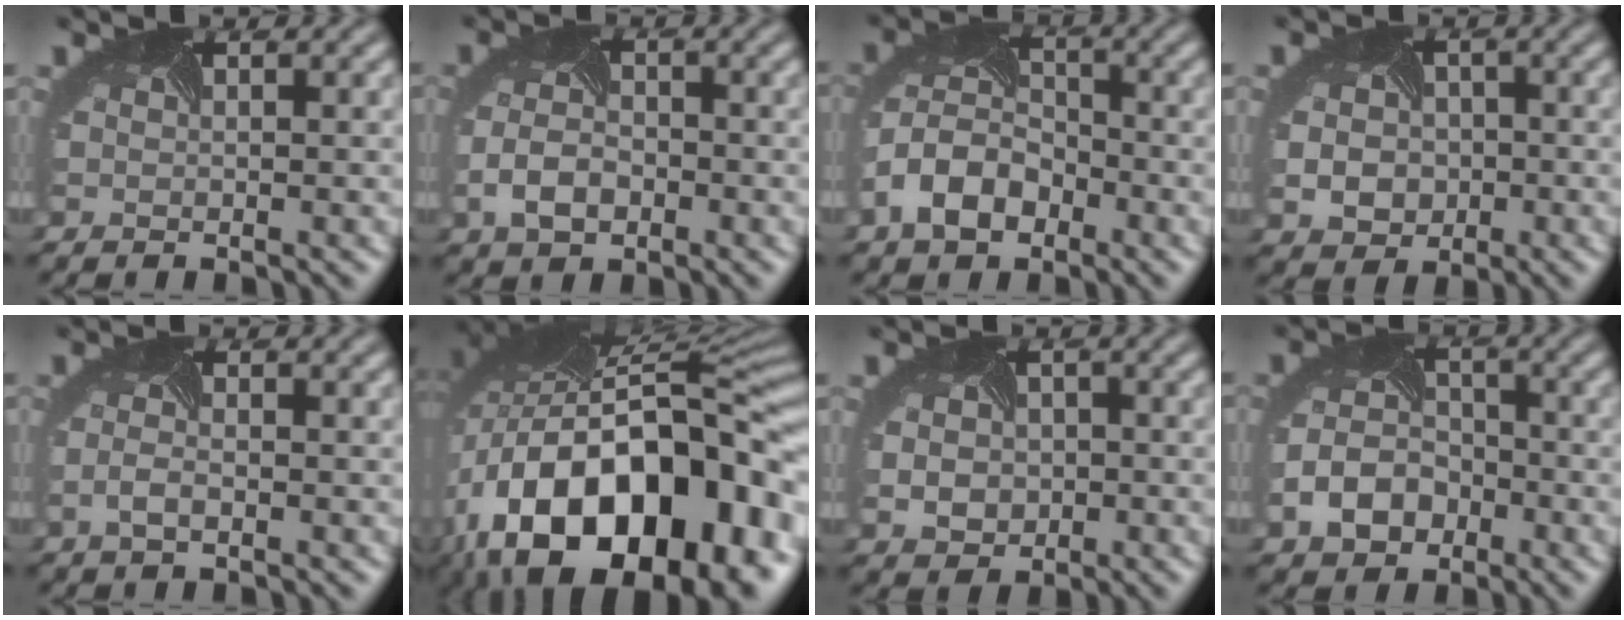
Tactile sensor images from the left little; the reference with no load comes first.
{"total": 2.9, "force": [-1.3, 2.0, 1.6], "torque": [-0.044, -0.002, -0.028]}
{"total": 5.0, "force": [-2.6, 3.5, 2.5], "torque": [-0.062, 0.006, -0.058]}
{"total": 4.1, "force": [-0.6, 3.7, 1.8], "torque": [-0.031, -0.003, -0.007]}
{"total": 1.0, "force": [-0.6, 0.4, 0.7], "torque": [-0.029, 0.001, -0.016]}
{"total": 19.9, "force": [-4.7, 12.2, 15.0], "torque": [-0.250, -0.012, -0.063]}
{"total": 3.4, "force": [-0.3, 3.0, 1.5], "torque": [-0.023, 0.000, -0.005]}
{"total": 3.9, "force": [-2.1, 3.0, 1.3], "torque": [-0.032, -0.002, -0.044]}